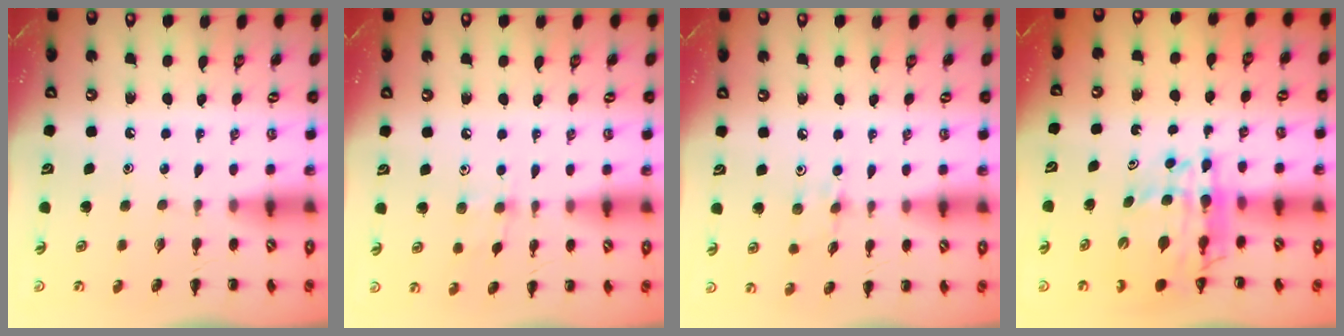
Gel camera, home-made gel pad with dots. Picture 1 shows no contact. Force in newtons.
{"total": 5.5, "press": 5.2, "slide": 1.7}
{"total": 5.3, "press": 5.1, "slide": 1.6}
{"total": 13.2, "press": 12.7, "slide": 3.8}